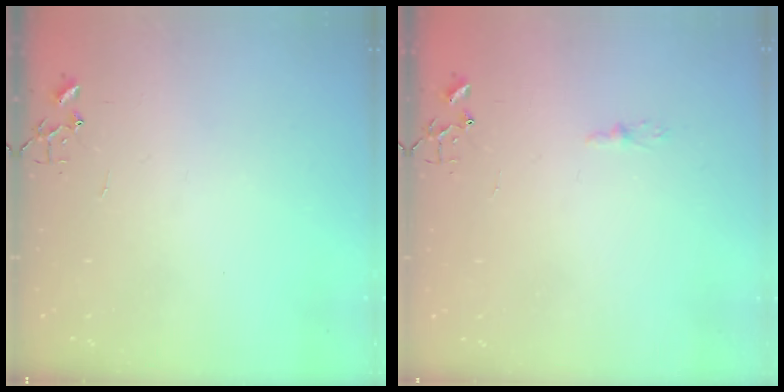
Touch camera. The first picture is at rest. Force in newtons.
{"total": 4.0, "press": 4.0, "slide": 0.4}